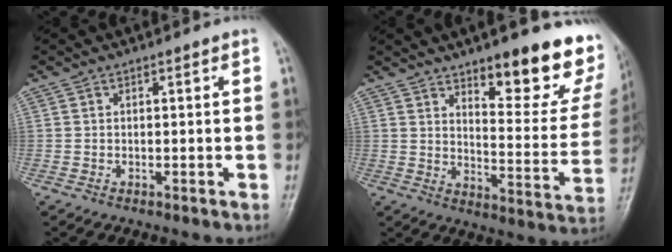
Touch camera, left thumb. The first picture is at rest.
{"total": 18.6, "force": [11.9, 6.3, 12.9], "torque": [-0.114, -0.080, 0.163]}